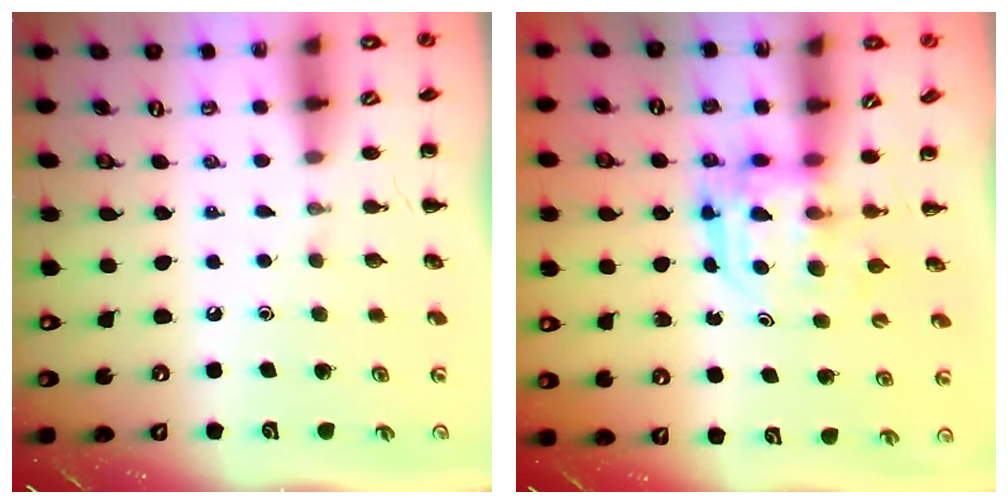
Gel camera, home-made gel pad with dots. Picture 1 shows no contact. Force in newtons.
{"total": 3.1, "press": 3.1, "slide": 0.2}